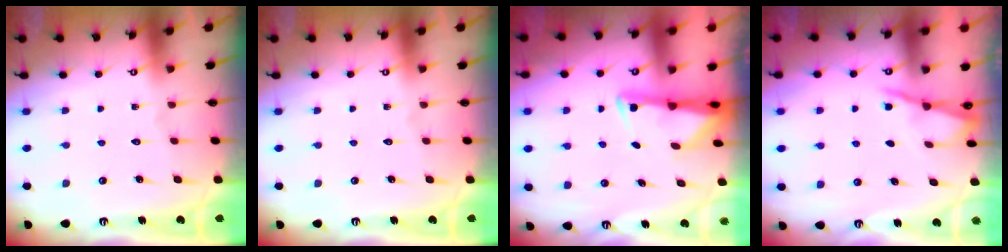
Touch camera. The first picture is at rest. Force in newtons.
{"total": 0.0}
{"total": 3.0, "press": 2.9, "slide": 0.6}
{"total": 2.8, "press": 2.8, "slide": 0.4}